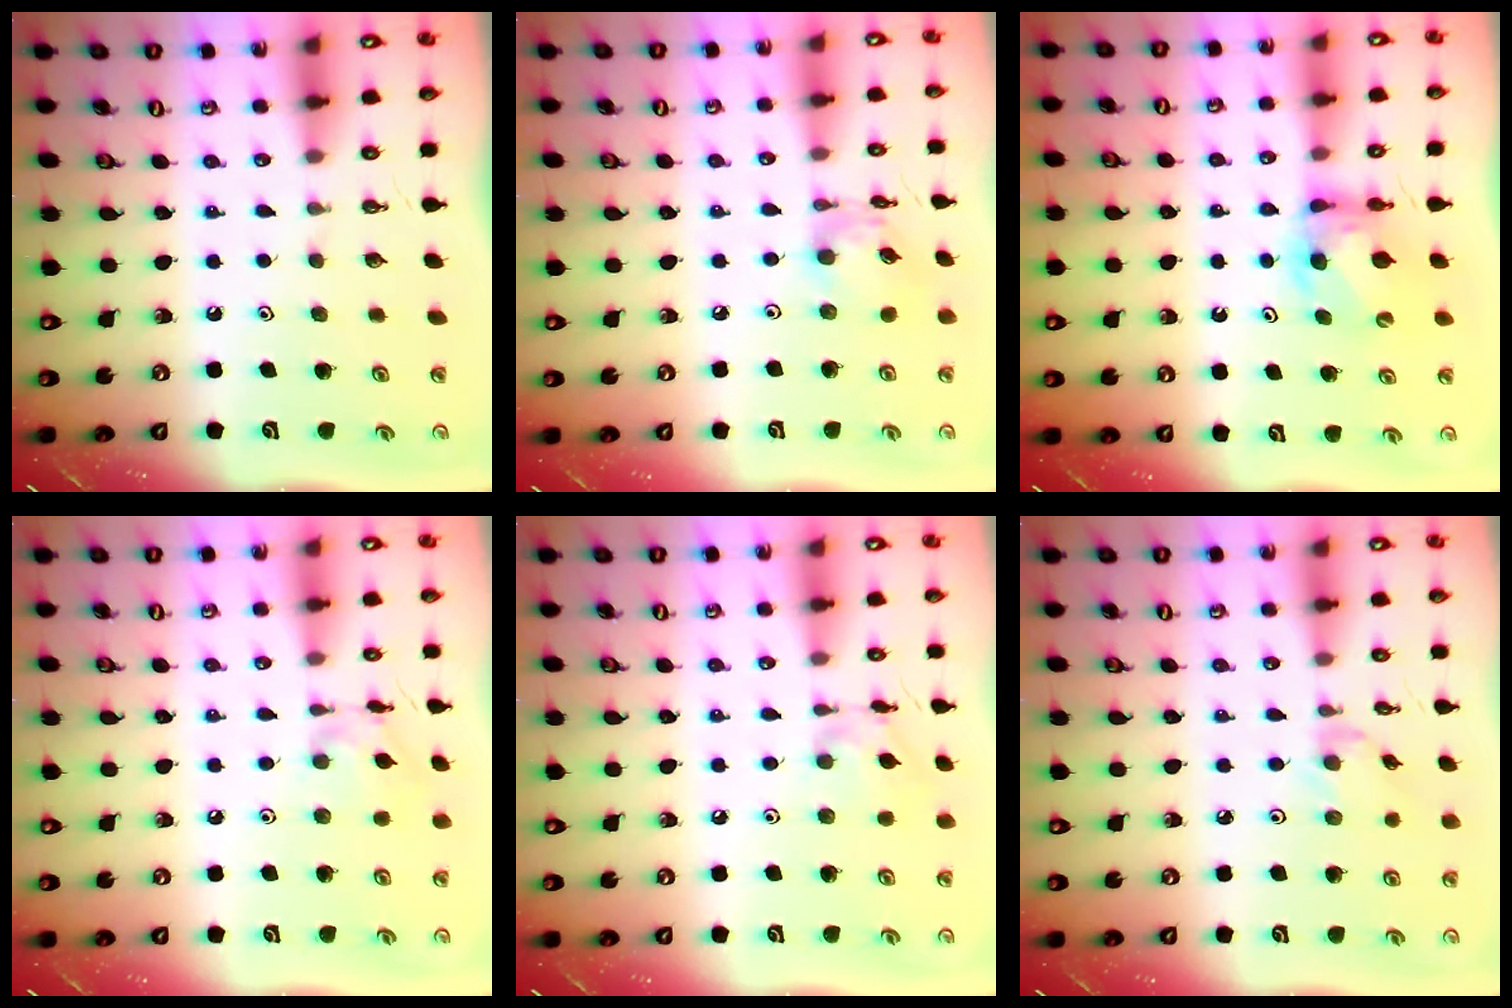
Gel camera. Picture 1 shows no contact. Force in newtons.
{"total": 10.9, "press": 10.9, "slide": 1.0}
{"total": 6.1, "press": 6.1, "slide": 0.5}
{"total": 9.5, "press": 9.5, "slide": 0.7}
{"total": 9.5, "press": 9.5, "slide": 0.7}
{"total": 2.4, "press": 2.4, "slide": 0.3}